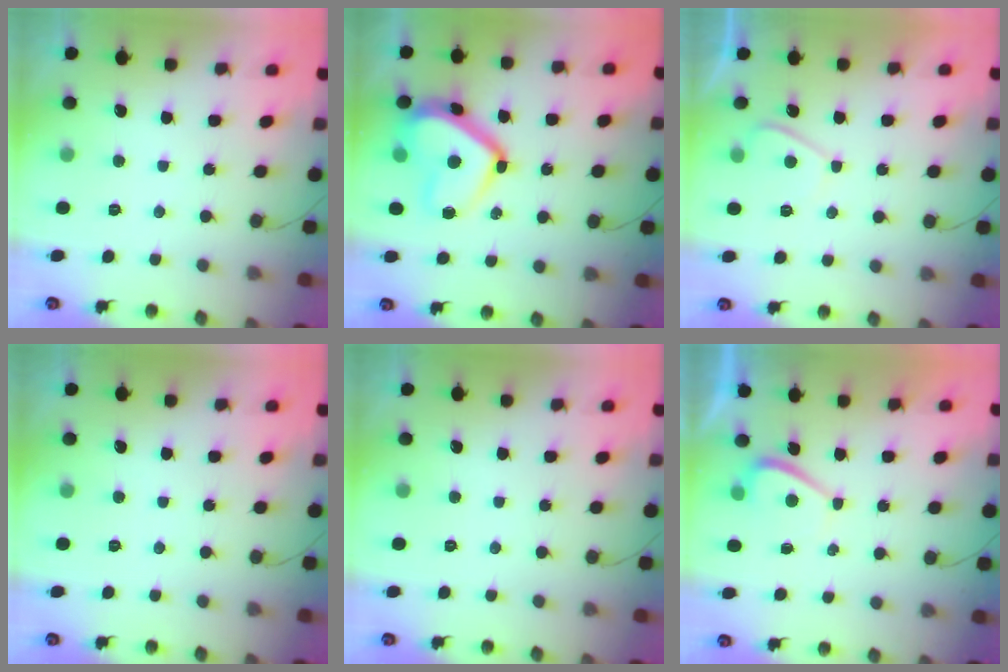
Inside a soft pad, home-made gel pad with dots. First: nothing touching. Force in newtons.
{"total": 16.7, "press": 16.6, "slide": 1.5}
{"total": 2.5, "press": 2.3, "slide": 0.8}
{"total": 0.0}
{"total": 0.0}
{"total": 2.0, "press": 1.9, "slide": 0.6}